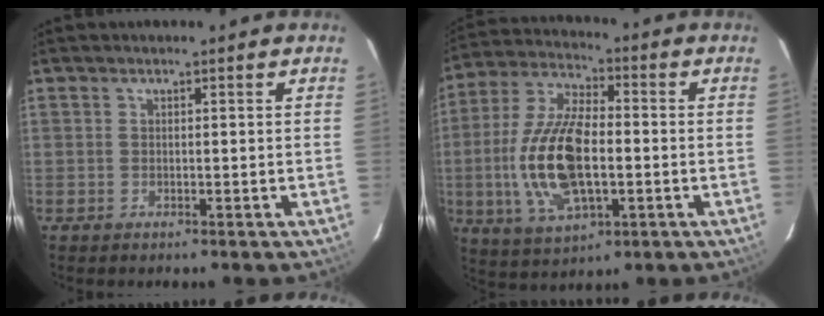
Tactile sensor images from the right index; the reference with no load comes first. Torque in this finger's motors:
{"motor_torque": [2.14, 0.00, 1.03, 0.21]}